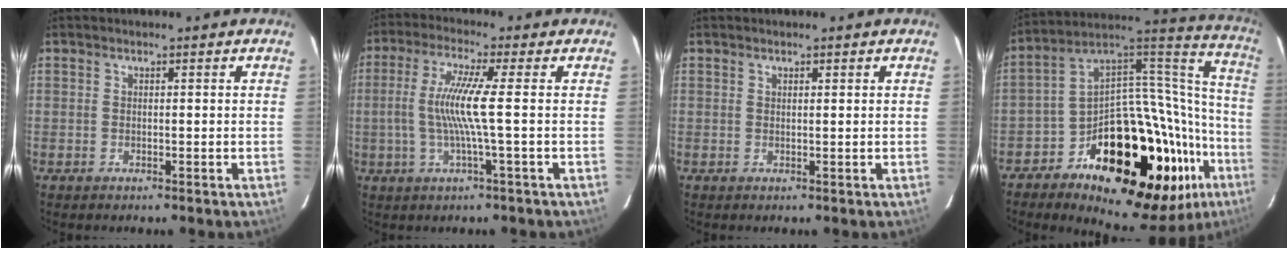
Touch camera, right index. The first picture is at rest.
{"total": 8.5, "force": [-0.6, -0.9, 8.4], "torque": [-0.172, -0.001, -0.010]}
{"total": 0.7, "force": [0.5, 0.1, 0.4], "torque": [-0.008, 0.001, 0.009]}
{"total": 32.9, "force": [-16.9, 17.1, 22.4], "torque": [-0.305, 0.053, -0.256]}